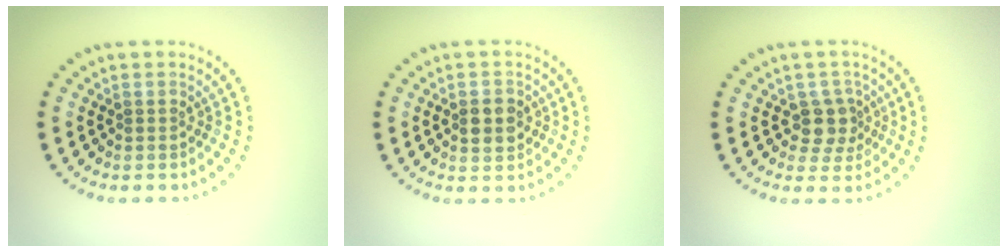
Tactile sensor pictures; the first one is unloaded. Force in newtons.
{"total": 2.2, "press": 2.2, "slide": 0.2}
{"total": 2.7, "press": 2.2, "slide": 1.5}